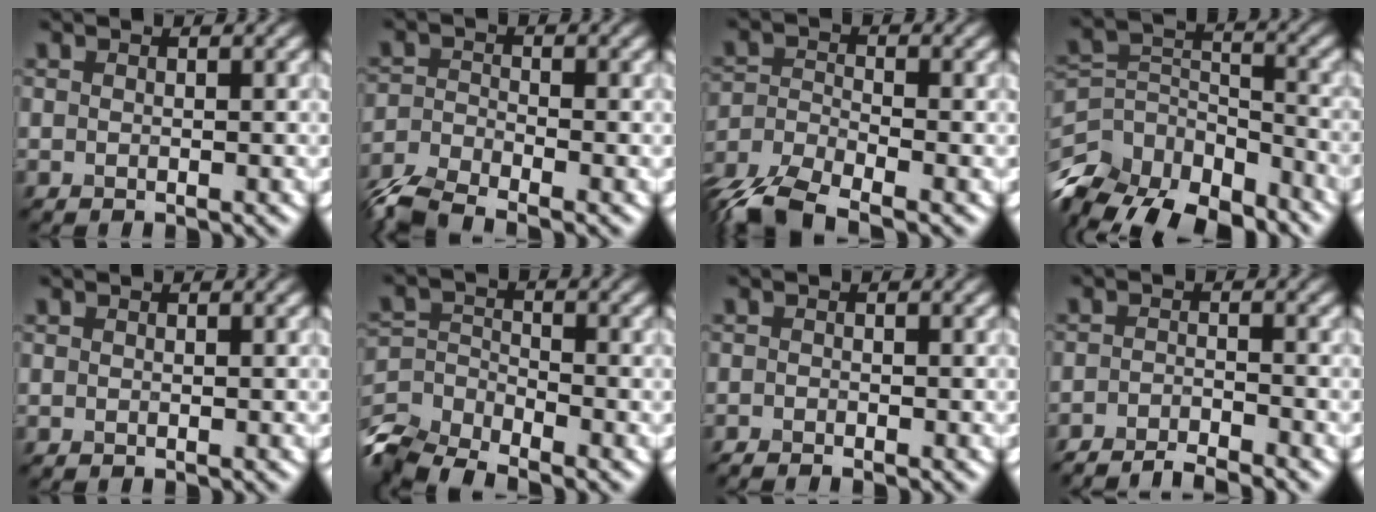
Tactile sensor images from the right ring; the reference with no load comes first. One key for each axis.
{"total": 5.1, "fx": -4.2, "fy": 1.5, "fz": 2.3, "tx": -0.049, "ty": -0.010, "tz": -0.091}
{"total": 6.8, "fx": -5.2, "fy": 2.5, "fz": 3.7, "tx": -0.077, "ty": -0.009, "tz": -0.111}
{"total": 11.7, "fx": -8.8, "fy": 5.6, "fz": 5.2, "tx": -0.113, "ty": -0.001, "tz": -0.149}
{"total": 0.0}
{"total": 7.1, "fx": -6.3, "fy": 2.4, "fz": 2.2, "tx": -0.039, "ty": -0.012, "tz": -0.124}
{"total": 1.3, "fx": -1.2, "fy": 0.0, "fz": 0.5, "tx": -0.014, "ty": -0.003, "tz": -0.025}
{"total": 3.6, "fx": -3.3, "fy": 0.4, "fz": 1.4, "tx": -0.022, "ty": -0.001, "tz": -0.063}